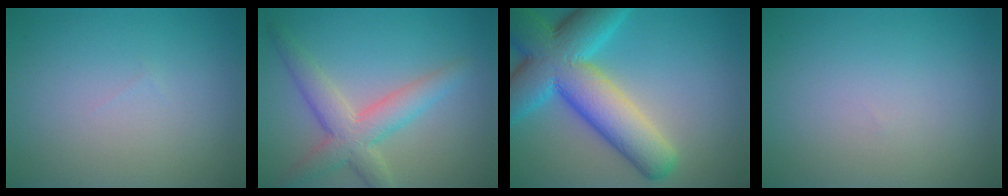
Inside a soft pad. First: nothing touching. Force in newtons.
{"total": 4.8, "press": 4.8, "slide": 0.2}
{"total": 11.8, "press": 11.8, "slide": 0.4}
{"total": 0.0}